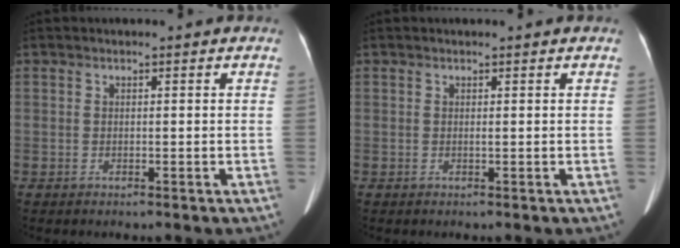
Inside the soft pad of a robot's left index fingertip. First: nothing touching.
{"total": 0.0}